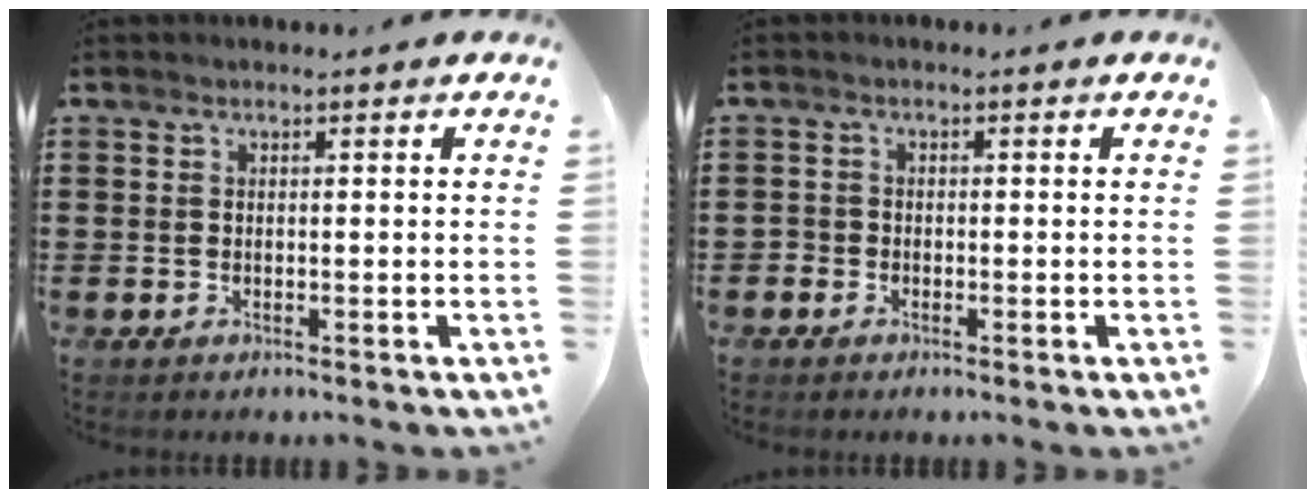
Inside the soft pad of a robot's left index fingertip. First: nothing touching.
{"total": 1.1, "force": [-0.8, 0.8, 0.0], "torque": [-0.004, 0.004, -0.018]}